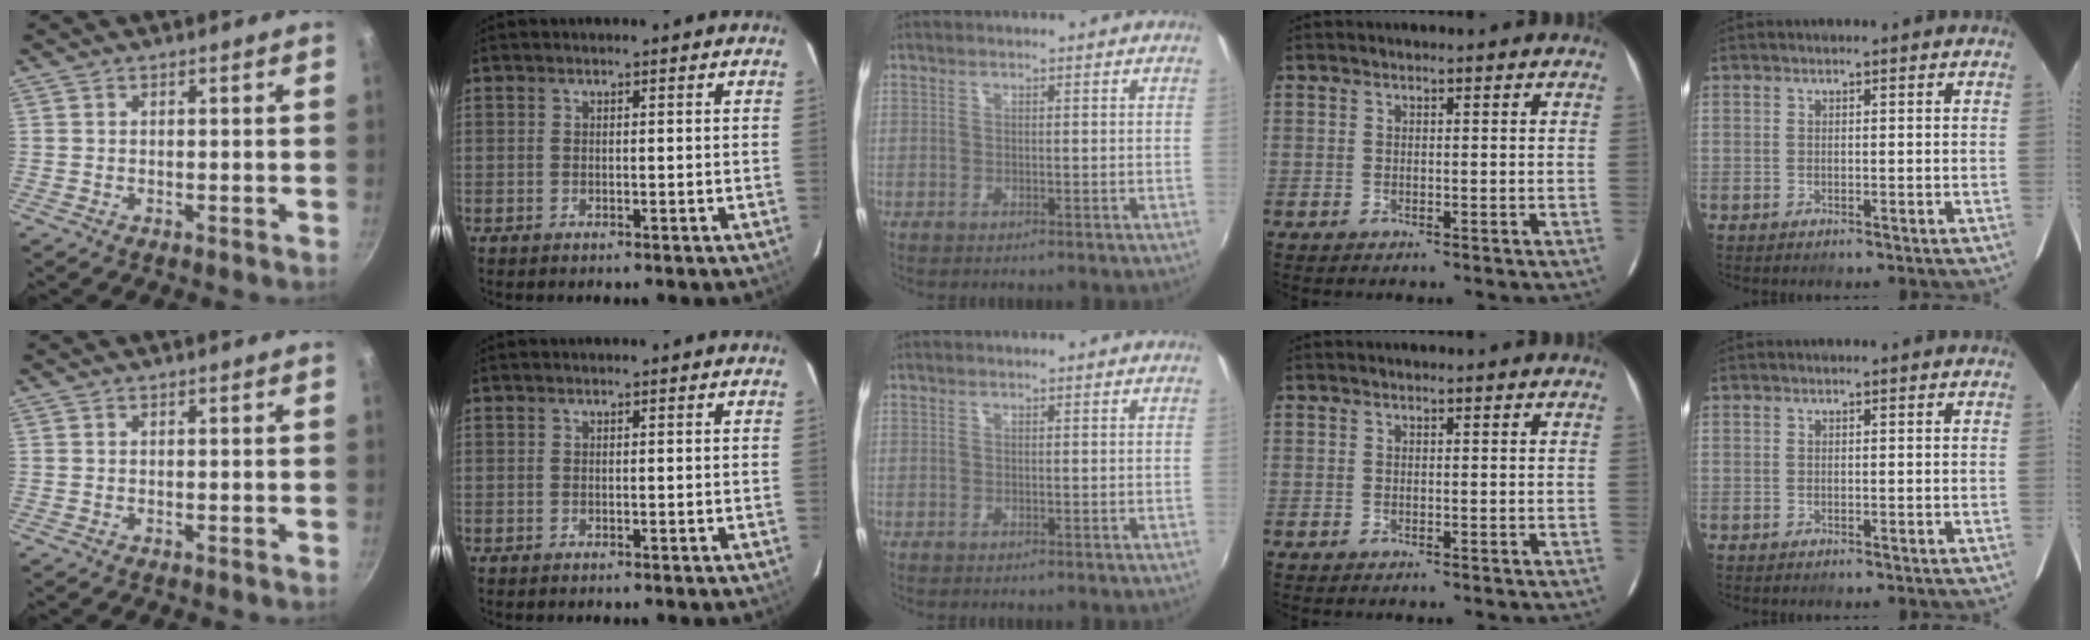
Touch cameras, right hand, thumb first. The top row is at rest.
{}